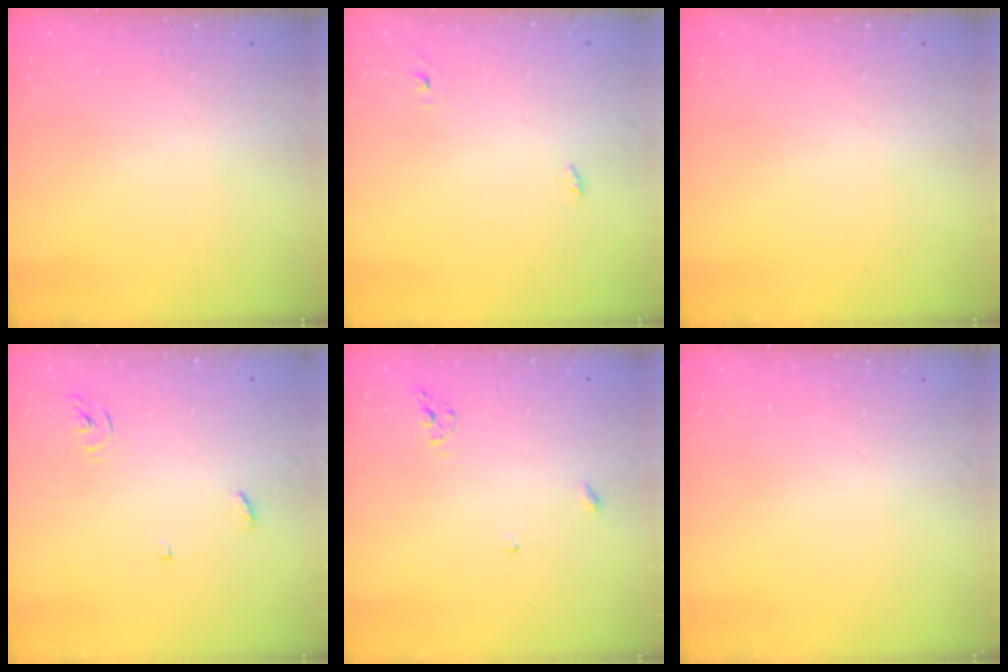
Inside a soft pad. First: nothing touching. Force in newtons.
{"total": 2.8, "press": 2.6, "slide": 0.9}
{"total": 0.0}
{"total": 3.4, "press": 3.4, "slide": 0.2}
{"total": 5.8, "press": 5.8, "slide": 0.2}
{"total": 0.0}